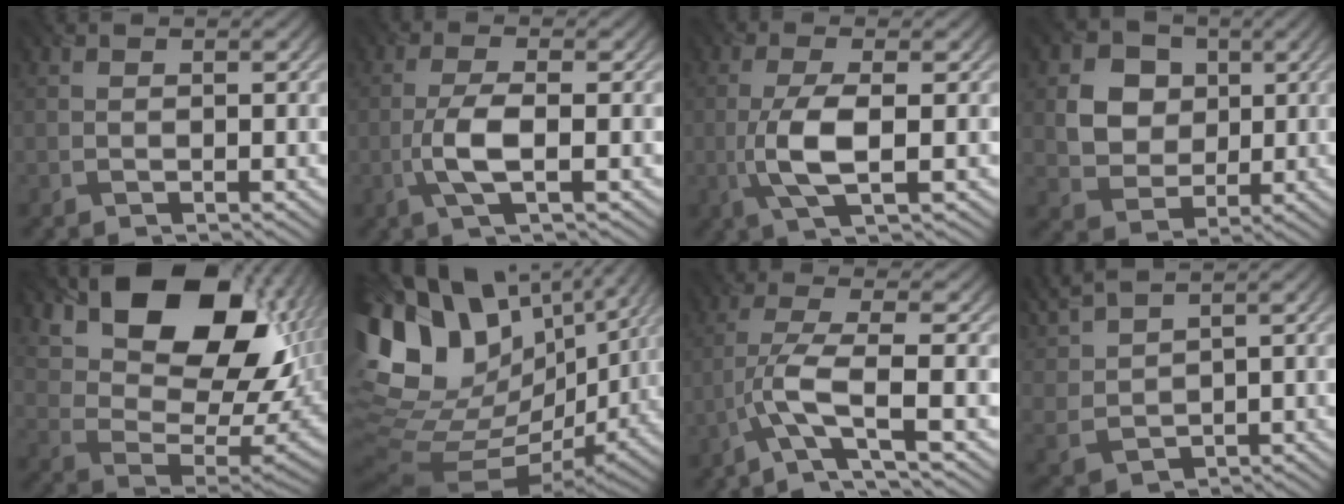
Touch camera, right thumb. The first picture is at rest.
{"total": 4.6, "force": [-1.1, 1.2, 4.3], "torque": [-0.095, 0.005, -0.030]}
{"total": 6.0, "force": [-0.8, 1.6, 5.7], "torque": [-0.124, 0.003, -0.020]}
{"total": 7.0, "force": [1.8, 6.0, 3.3], "torque": [-0.093, -0.005, 0.026]}
{"total": 18.4, "force": [8.7, 10.5, 12.4], "torque": [-0.217, 0.008, 0.154]}
{"total": 19.4, "force": [5.4, 11.5, 14.7], "torque": [-0.289, 0.015, 0.121]}
{"total": 6.3, "force": [-2.5, 0.9, 5.7], "torque": [-0.113, 0.007, -0.067]}
{"total": 6.1, "force": [4.6, 2.0, 3.5], "torque": [-0.110, 0.014, 0.103]}